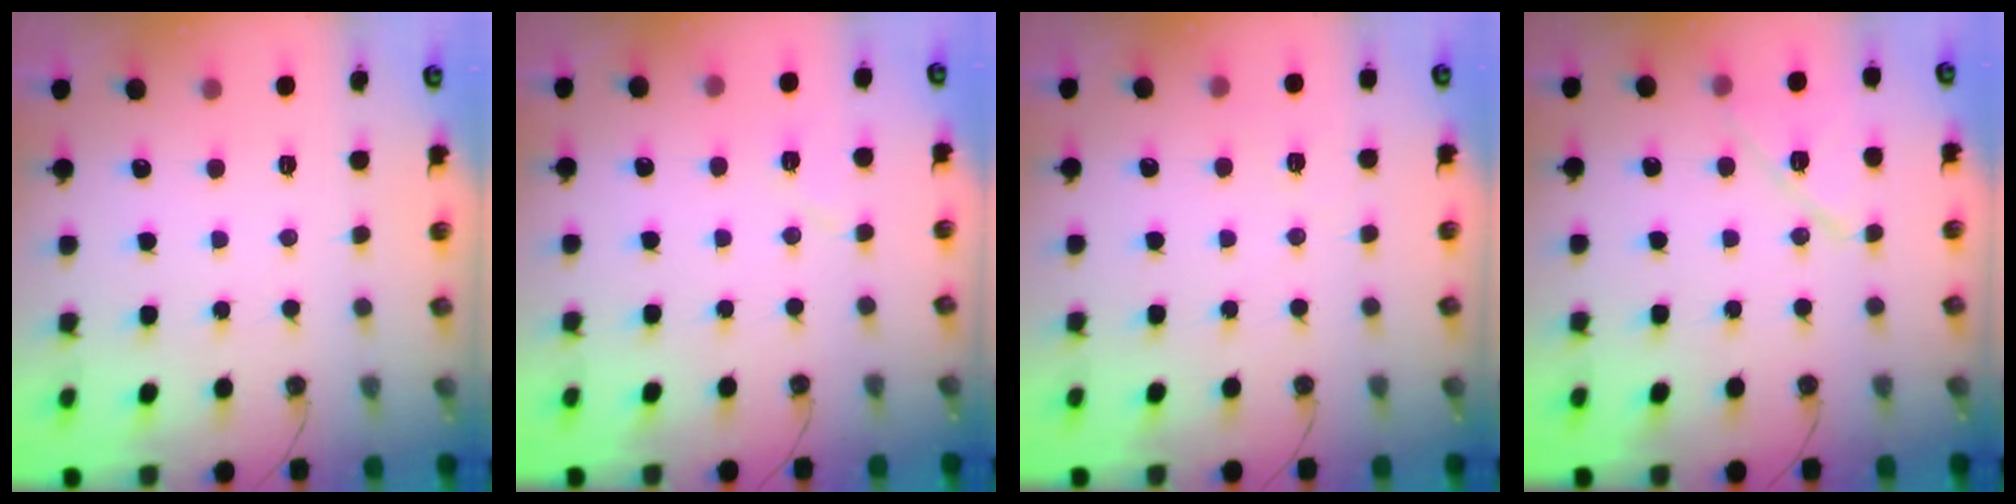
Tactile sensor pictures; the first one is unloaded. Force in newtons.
{"total": 6.3, "press": 5.7, "slide": 2.7}
{"total": 2.4, "press": 2.2, "slide": 1.0}
{"total": 11.0, "press": 10.9, "slide": 0.9}